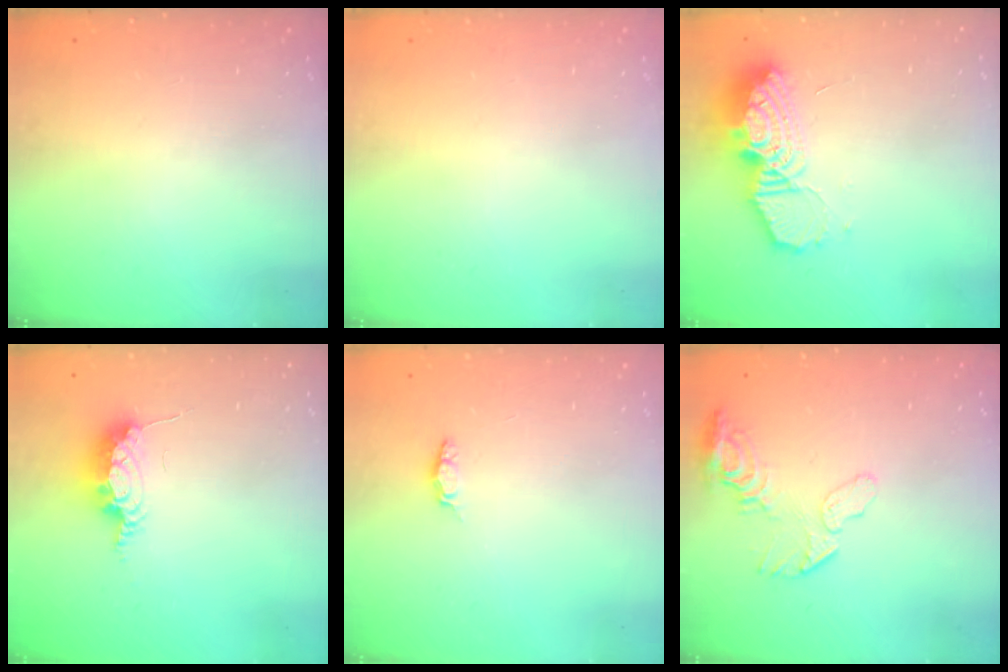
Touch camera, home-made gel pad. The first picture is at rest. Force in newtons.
{"total": 0.0}
{"total": 14.6, "press": 14.5, "slide": 1.5}
{"total": 7.9, "press": 7.8, "slide": 0.6}
{"total": 3.7, "press": 3.7, "slide": 0.3}
{"total": 10.3, "press": 10.2, "slide": 1.1}